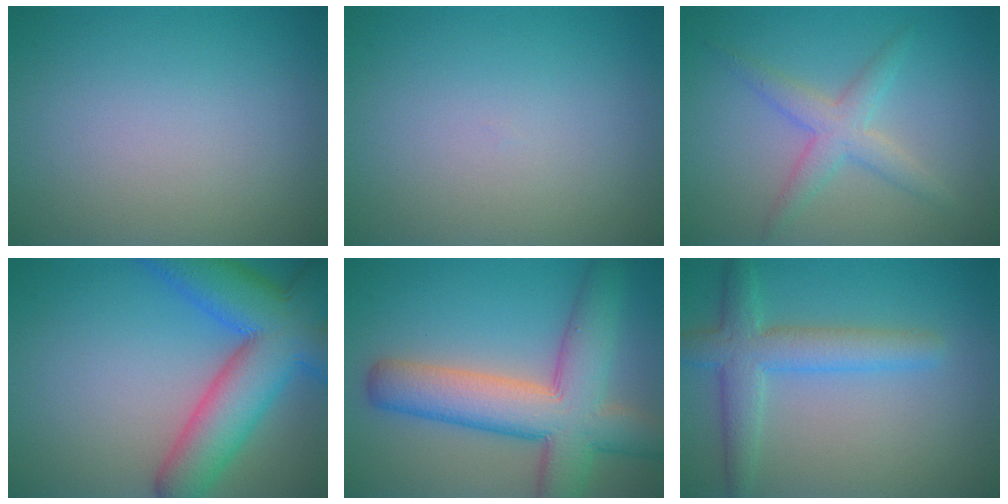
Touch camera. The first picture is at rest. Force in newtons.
{"total": 0.0}
{"total": 3.0, "press": 3.0, "slide": 0.1}
{"total": 10.7, "press": 10.7, "slide": 0.5}
{"total": 9.8, "press": 9.7, "slide": 0.6}
{"total": 4.5, "press": 4.5, "slide": 0.1}